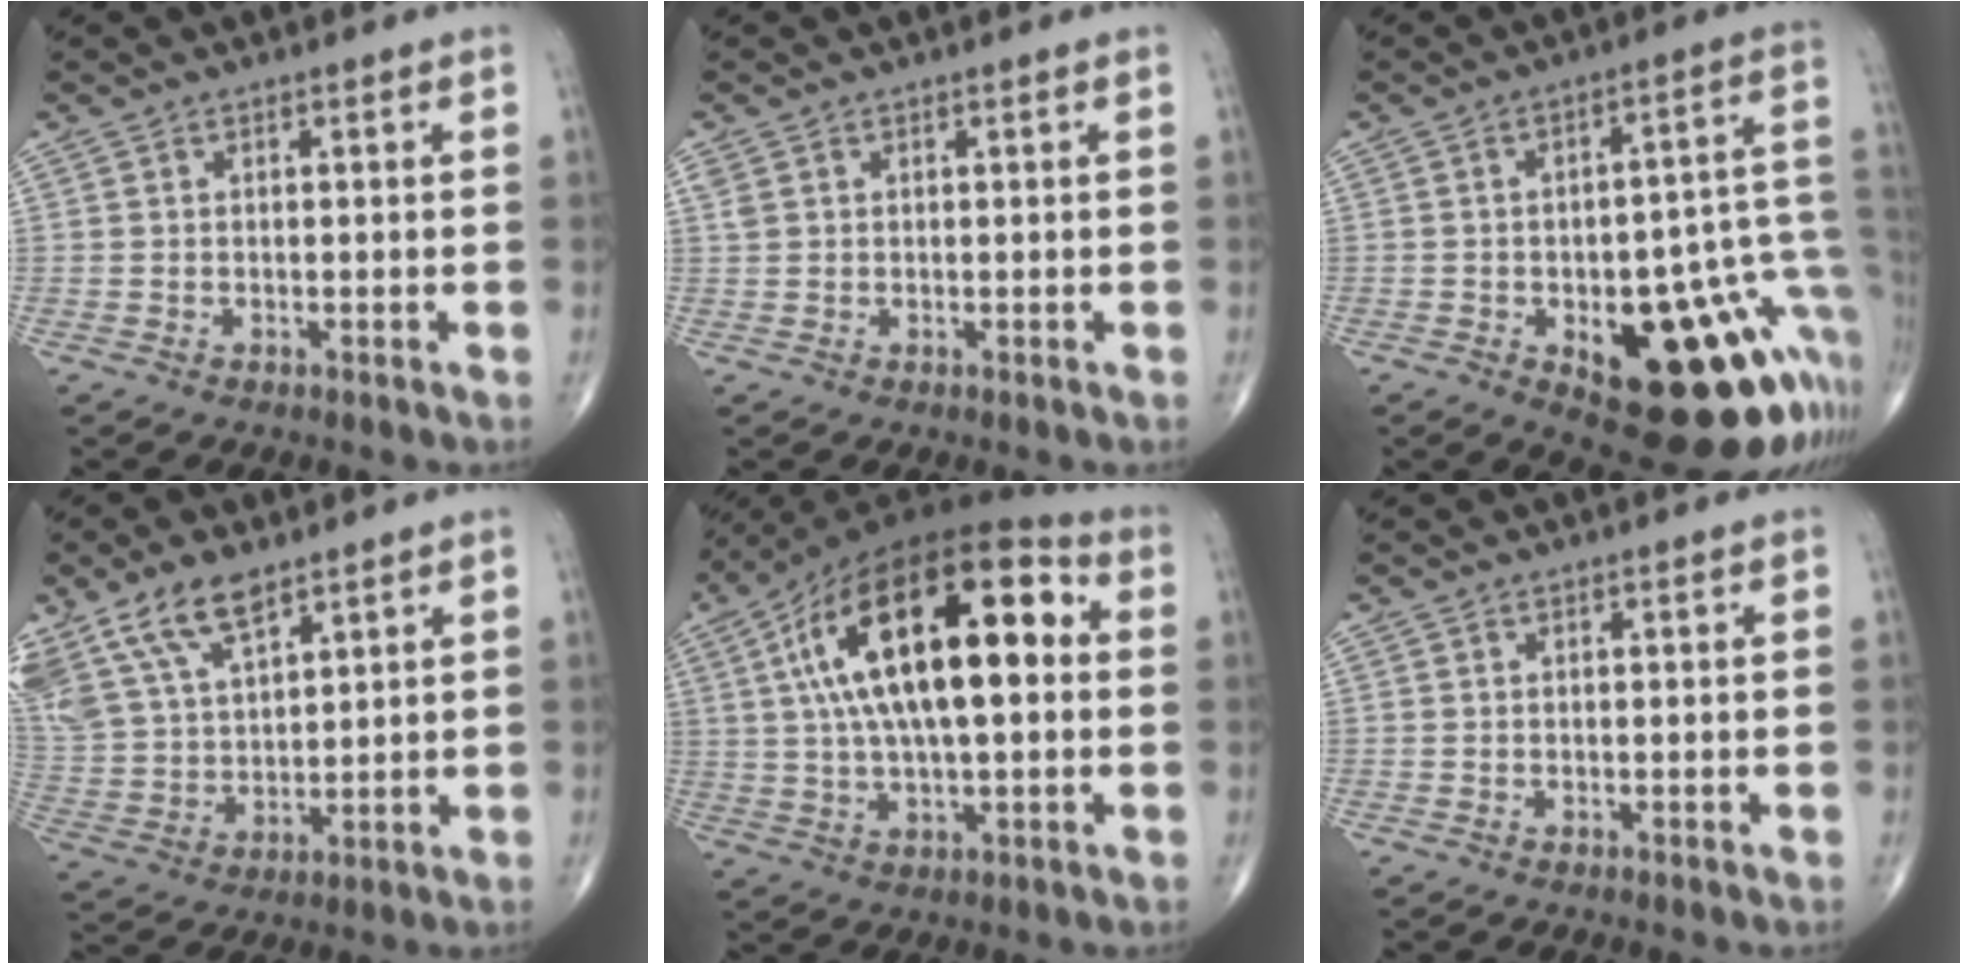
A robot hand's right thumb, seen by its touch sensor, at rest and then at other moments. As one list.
[{"total": 1.3, "force": [0.6, 0.9, 0.6], "torque": [-0.013, 0.007, 0.014]}, {"total": 25.9, "force": [-8.4, 10.8, 22.0], "torque": [-0.195, 0.048, -0.088]}, {"total": 15.3, "force": [9.9, 7.1, 9.2], "torque": [-0.178, -0.025, 0.203]}, {"total": 23.9, "force": [4.4, 10.2, 21.2], "torque": [-0.365, 0.028, 0.062]}, {"total": 0.0}]